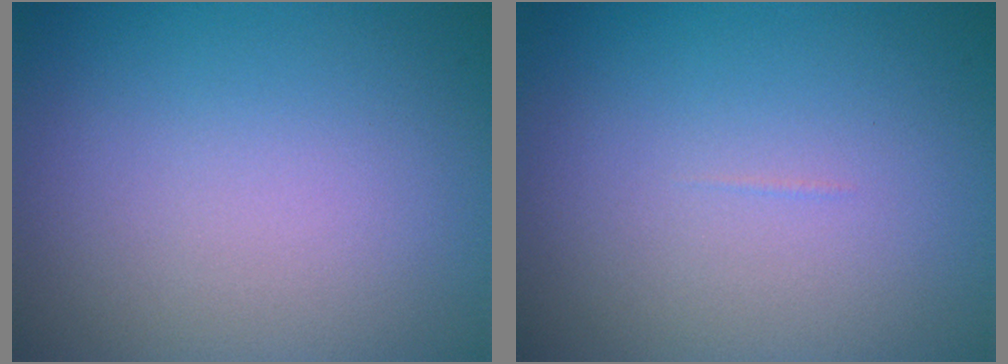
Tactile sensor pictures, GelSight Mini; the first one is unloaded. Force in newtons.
{"total": 0.0}